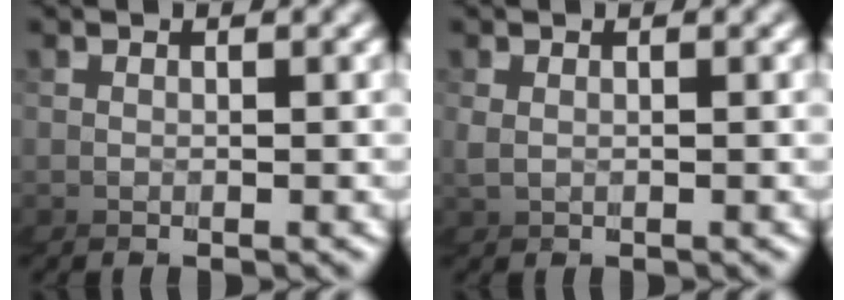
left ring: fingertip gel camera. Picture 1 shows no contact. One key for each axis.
{"total": 0.0}